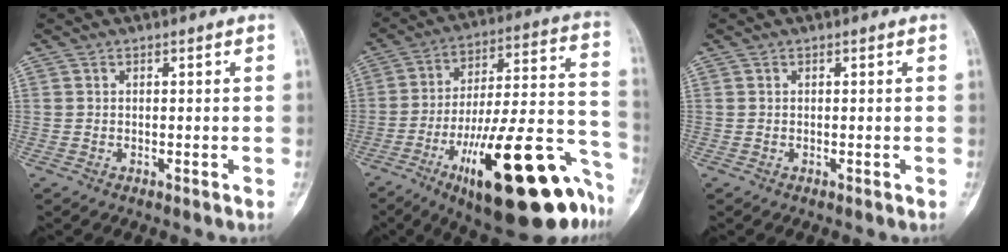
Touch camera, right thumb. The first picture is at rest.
{"total": 30.2, "force": [-15.2, 8.8, 24.5], "torque": [-0.304, 0.077, -0.229]}
{"total": 0.0}